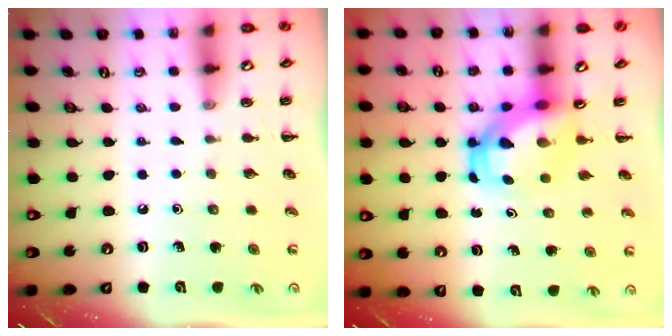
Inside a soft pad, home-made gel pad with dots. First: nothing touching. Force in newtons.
{"total": 5.6, "press": 5.4, "slide": 1.4}